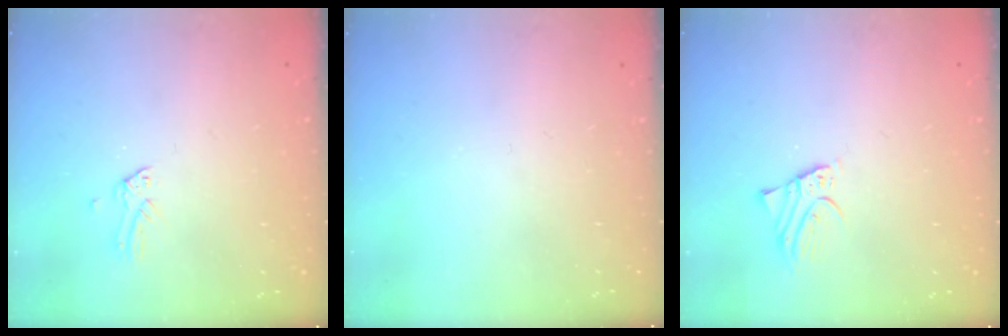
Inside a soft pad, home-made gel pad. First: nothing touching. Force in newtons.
{"total": 0.0}
{"total": 2.3, "press": 2.3, "slide": 0.2}